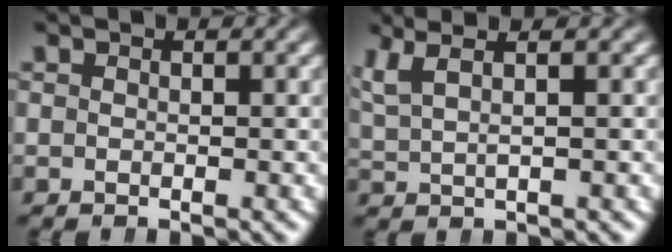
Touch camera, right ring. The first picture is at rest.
{"total": 4.5, "force": [2.4, 2.1, 3.3], "torque": [-0.064, 0.012, 0.041]}